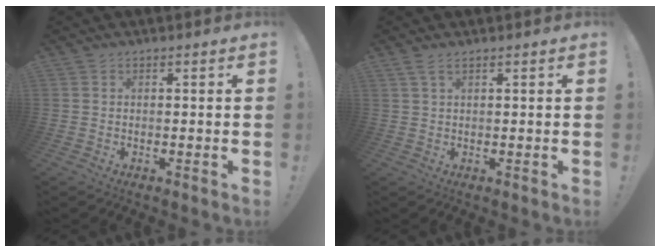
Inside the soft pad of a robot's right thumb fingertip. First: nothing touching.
{"total": 2.2, "force": [1.3, 0.6, 1.7], "torque": [-0.035, 0.000, 0.025]}